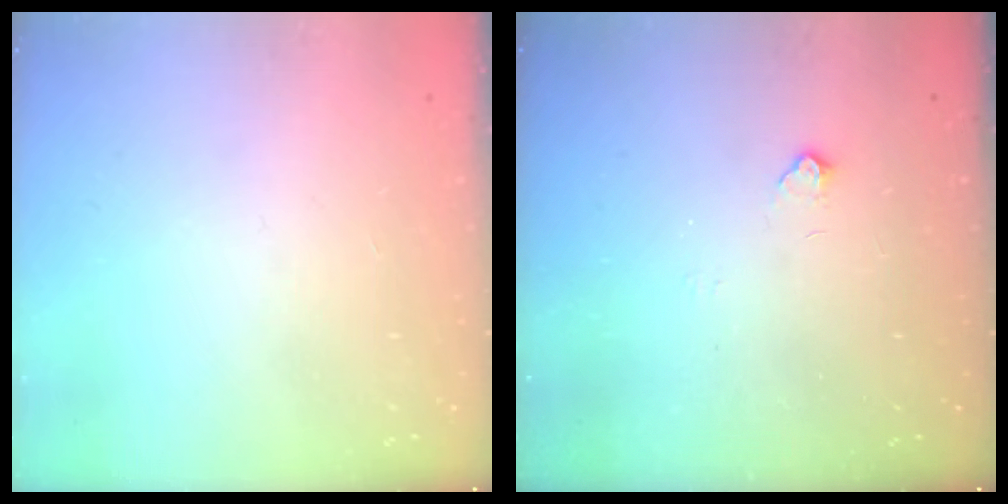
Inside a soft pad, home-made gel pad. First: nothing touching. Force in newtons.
{"total": 3.9, "press": 3.9, "slide": 0.5}